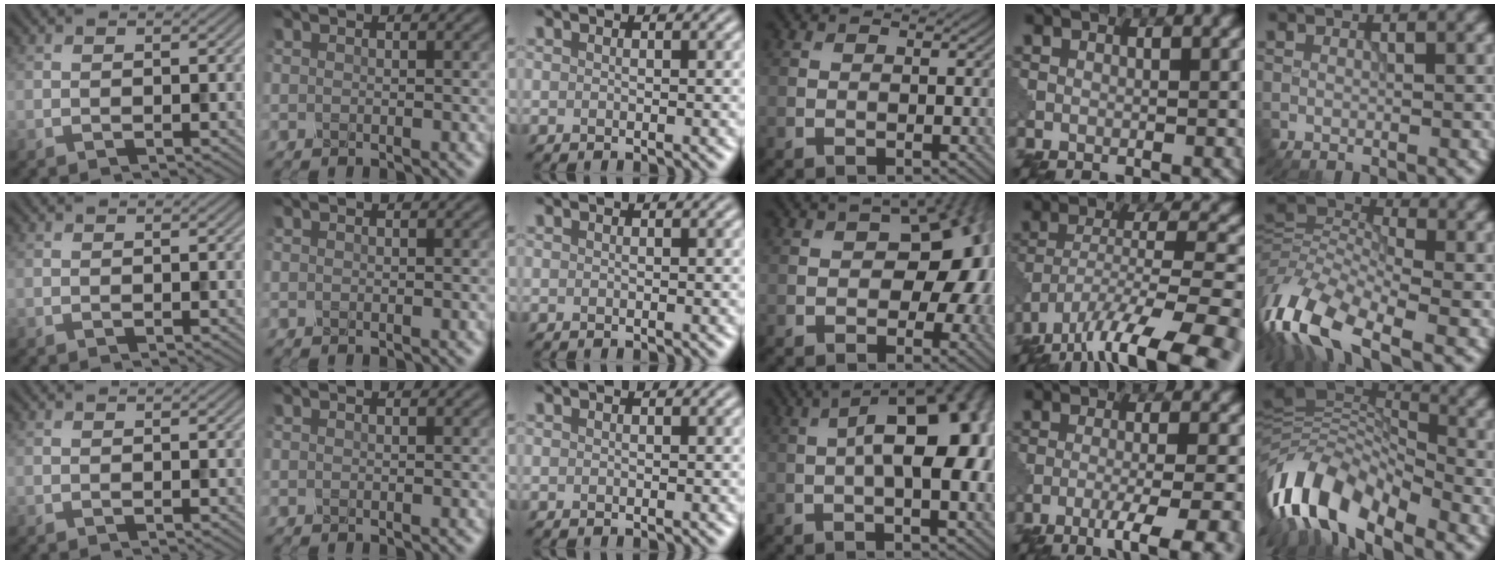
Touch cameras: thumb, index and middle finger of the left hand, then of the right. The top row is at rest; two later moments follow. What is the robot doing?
{"motion": "shake", "object": "salt shaker"}